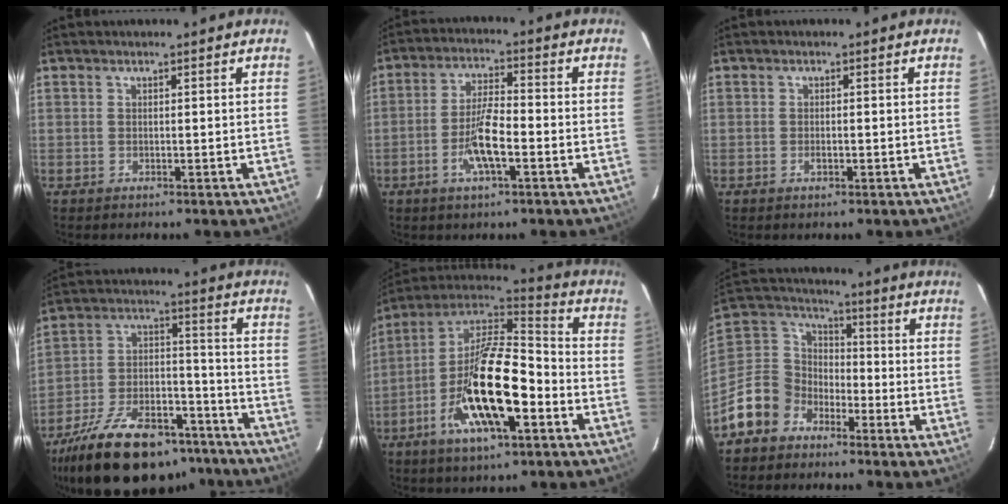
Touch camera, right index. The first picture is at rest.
{"total": 10.4, "force": [-4.0, 2.6, 9.3], "torque": [-0.186, -0.001, -0.074]}
{"total": 1.3, "force": [-0.5, 0.8, 1.0], "torque": [-0.017, 0.001, -0.008]}
{"total": 27.6, "force": [-20.8, 11.8, 13.8], "torque": [-0.265, 0.010, -0.302]}
{"total": 21.3, "force": [-7.7, 7.3, 18.4], "torque": [-0.348, -0.013, -0.149]}
{"total": 10.9, "force": [-7.0, 7.9, 2.6], "torque": [-0.076, 0.041, -0.141]}